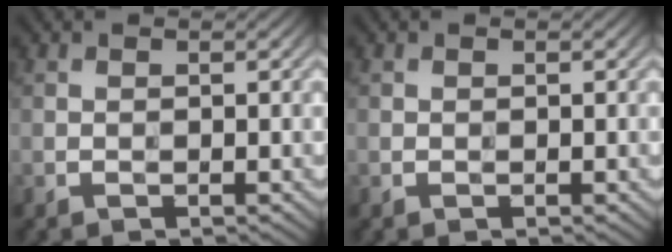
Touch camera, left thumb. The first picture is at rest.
{"total": 0.0}